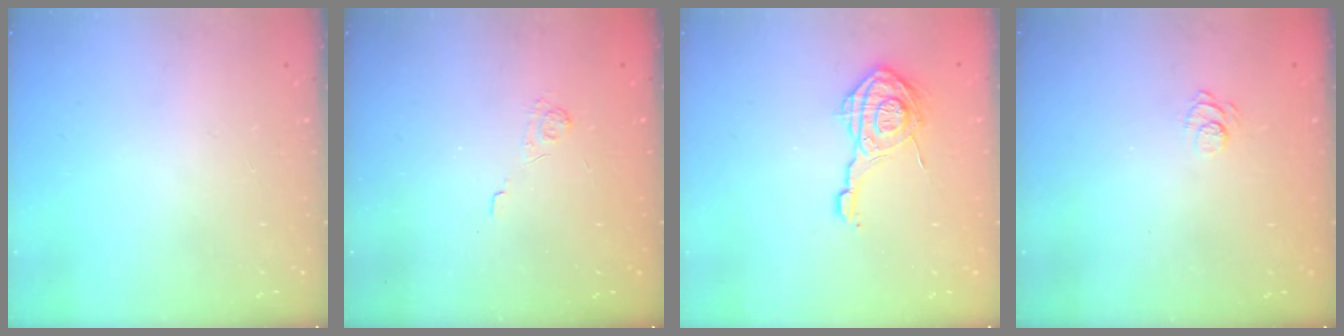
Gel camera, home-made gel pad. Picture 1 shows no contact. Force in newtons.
{"total": 2.0, "press": 1.4, "slide": 1.4}
{"total": 14.0, "press": 13.9, "slide": 0.8}
{"total": 2.1, "press": 1.6, "slide": 1.3}